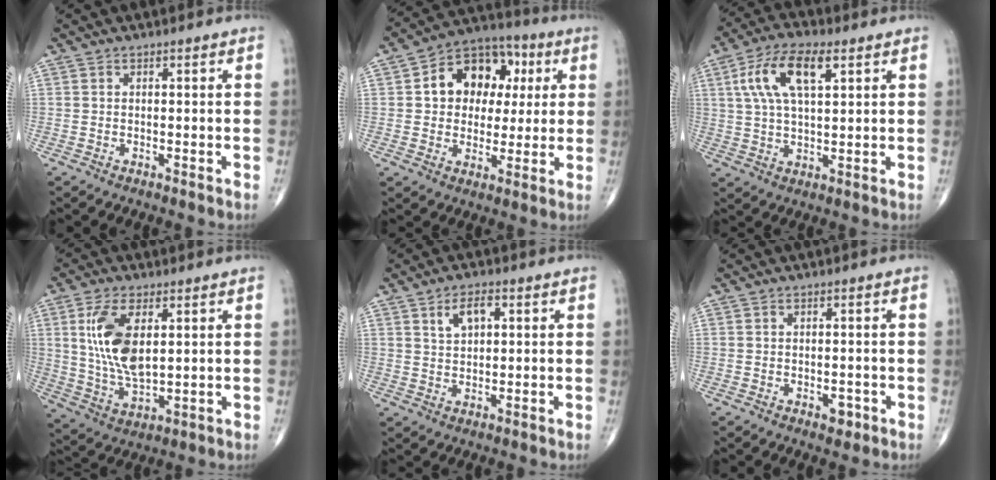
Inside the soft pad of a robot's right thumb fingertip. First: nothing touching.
{"total": 14.6, "force": [3.2, 10.9, 9.1], "torque": [-0.089, 0.016, 0.042]}
{"total": 11.7, "force": [4.3, 5.0, 9.7], "torque": [-0.190, 0.006, 0.078]}
{"total": 12.1, "force": [3.0, 5.8, 10.3], "torque": [-0.202, -0.019, 0.065]}
{"total": 4.7, "force": [1.9, 2.5, 3.5], "torque": [-0.054, -0.001, 0.034]}
{"total": 2.2, "force": [-1.0, 1.3, 1.4], "torque": [-0.006, 0.002, -0.011]}